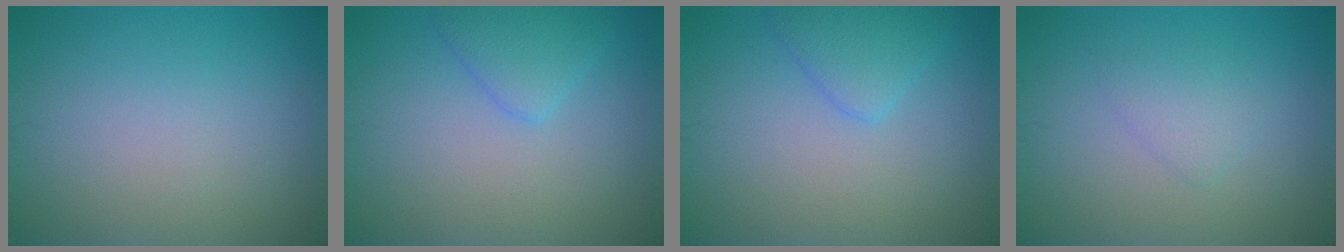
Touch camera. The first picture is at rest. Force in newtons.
{"total": 2.3, "press": 2.3, "slide": 0.2}
{"total": 2.3, "press": 2.3, "slide": 0.2}
{"total": 1.5, "press": 1.5, "slide": 0.1}